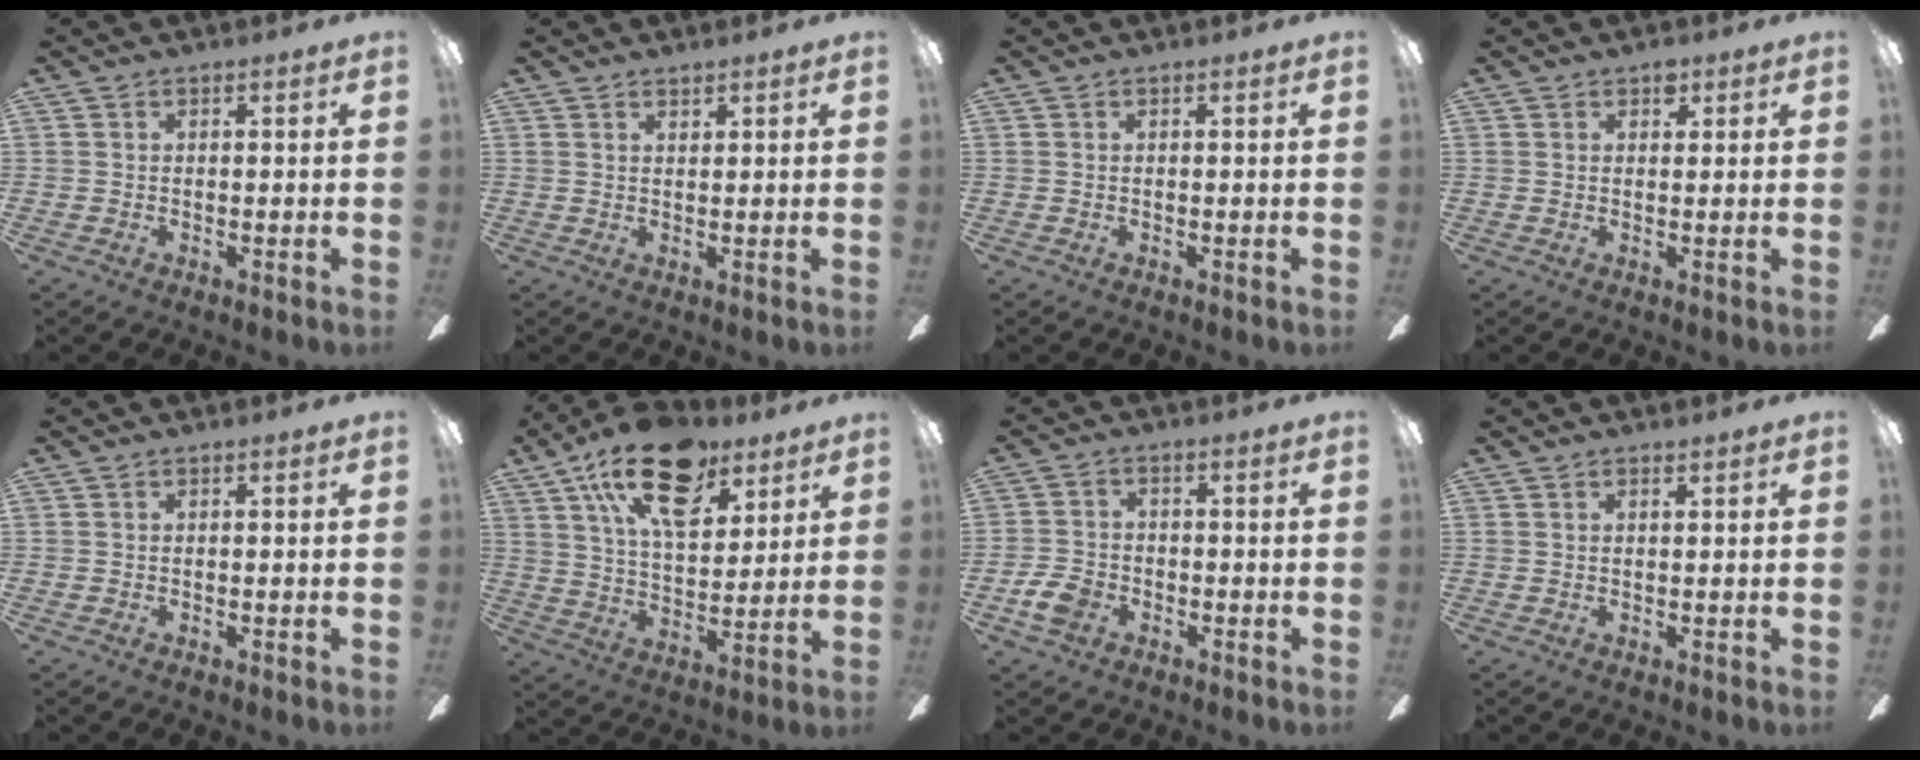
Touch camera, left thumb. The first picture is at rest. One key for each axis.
{"total": 1.2, "fx": 1.1, "fy": 0.3, "fz": 0.3, "tx": -0.006, "ty": -0.001, "tz": 0.021}
{"total": 0.0}
{"total": 2.4, "fx": 1.4, "fy": 1.5, "fz": 1.1, "tx": 0.000, "ty": -0.005, "tz": 0.020}
{"total": 0.0}
{"total": 21.1, "fx": 12.2, "fy": 10.9, "fz": 13.2, "tx": -0.213, "ty": -0.052, "tz": 0.212}
{"total": 5.8, "fx": -2.7, "fy": 4.1, "fz": 2.9, "tx": -0.069, "ty": 0.011, "tz": -0.052}
{"total": 0.8, "fx": 0.6, "fy": 0.2, "fz": 0.3, "tx": 0.000, "ty": -0.003, "tz": 0.010}